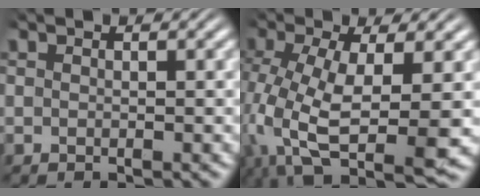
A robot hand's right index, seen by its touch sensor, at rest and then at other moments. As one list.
[{"total": 9.8, "force": [-3.5, 5.6, 7.3], "torque": [-0.179, -0.068, -0.025]}]